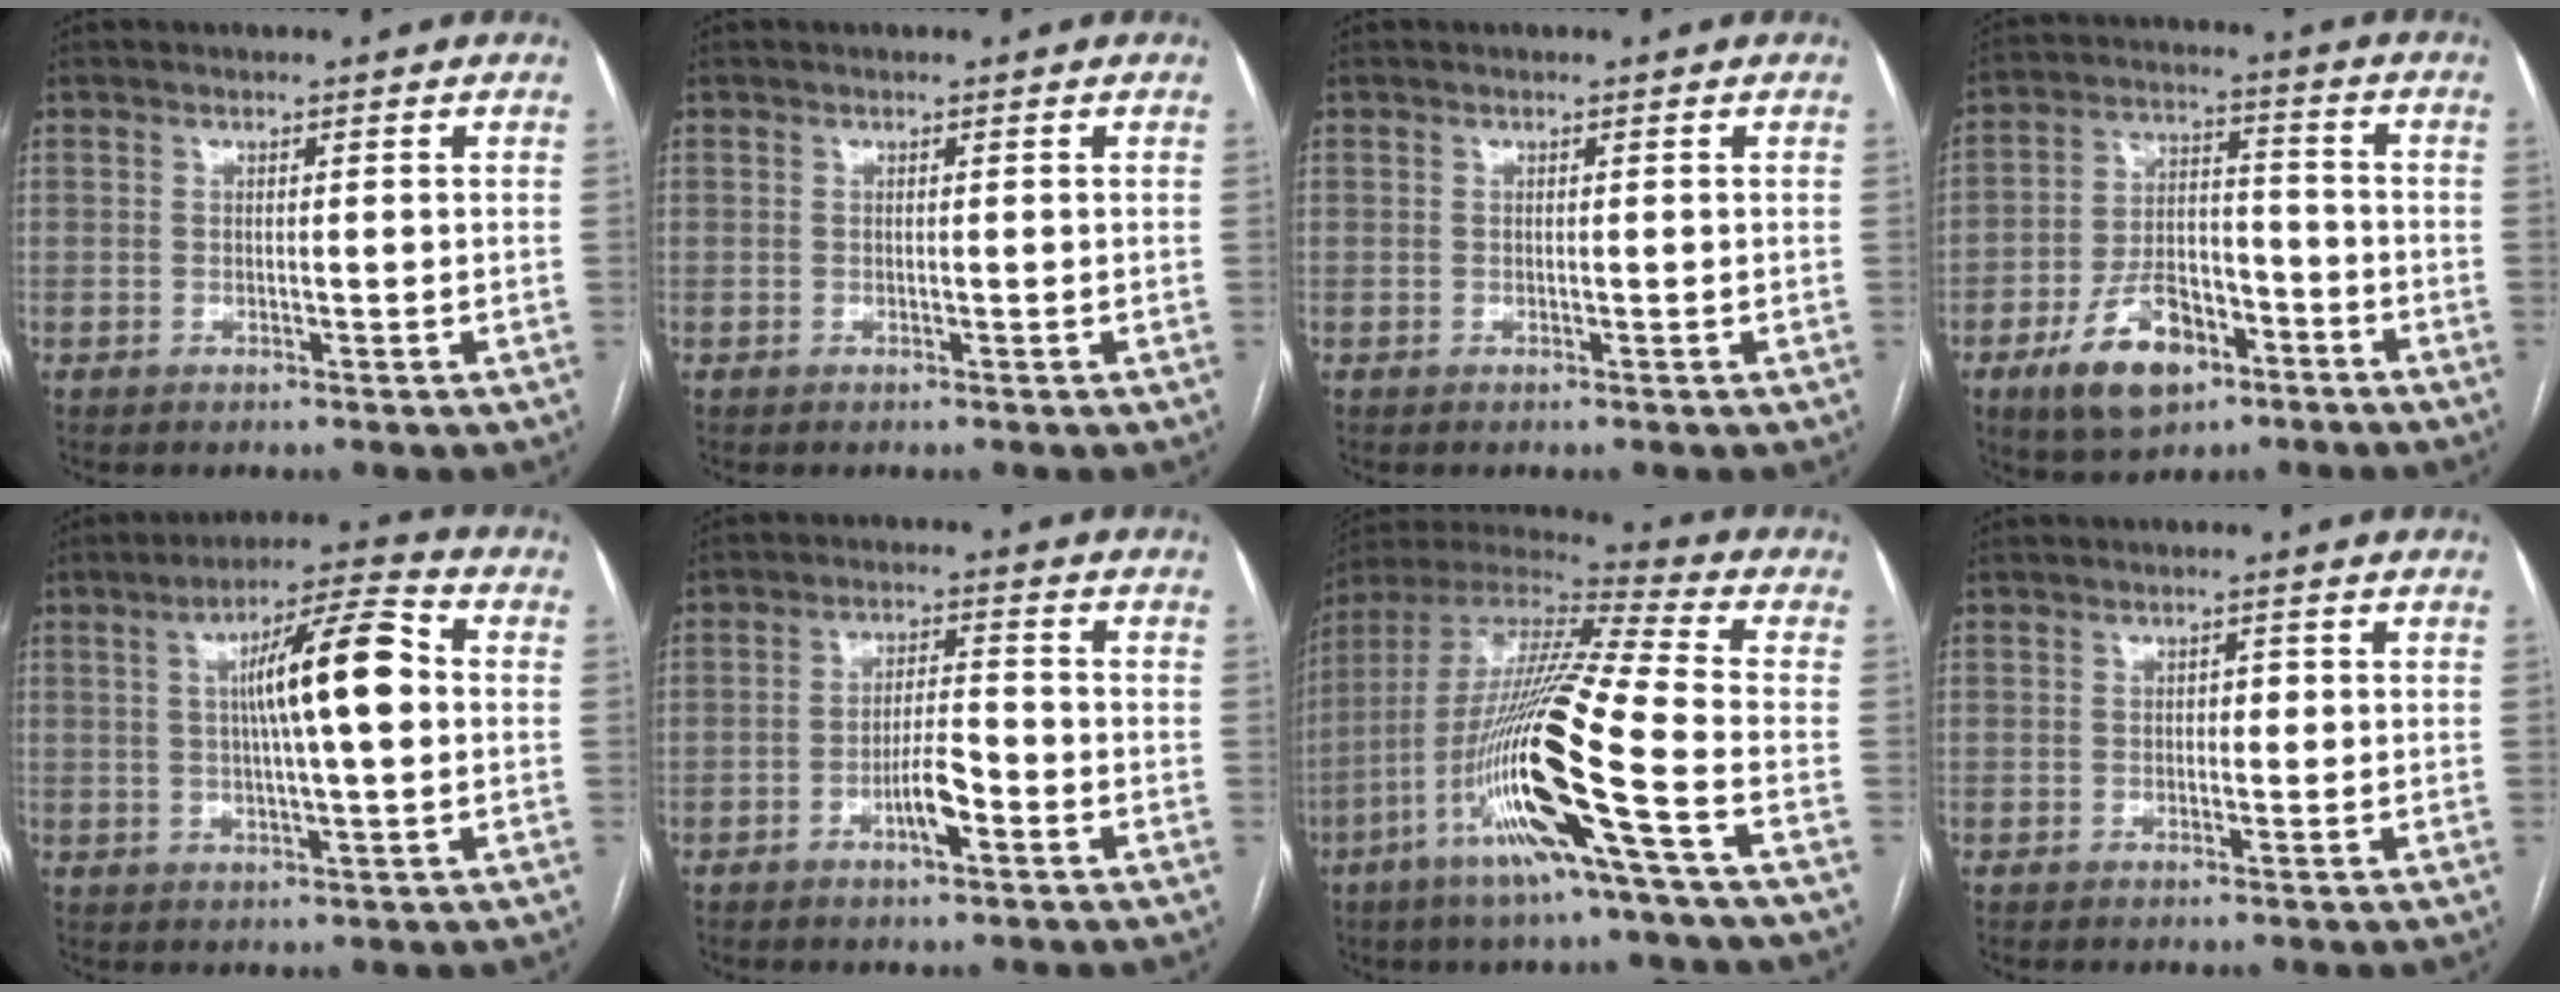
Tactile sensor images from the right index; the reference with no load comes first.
{"total": 0.0}
{"total": 0.0}
{"total": 12.2, "force": [-6.7, 6.6, 7.7], "torque": [-0.143, 0.013, -0.110]}
{"total": 11.6, "force": [1.5, 1.2, 11.5], "torque": [-0.187, 0.021, 0.020]}
{"total": 5.3, "force": [-2.5, 1.2, 4.6], "torque": [-0.086, 0.005, -0.043]}
{"total": 21.0, "force": [-7.3, -0.3, 19.6], "torque": [-0.407, -0.023, -0.150]}
{"total": 1.1, "force": [0.0, 0.7, 0.8], "torque": [-0.007, 0.006, -0.002]}